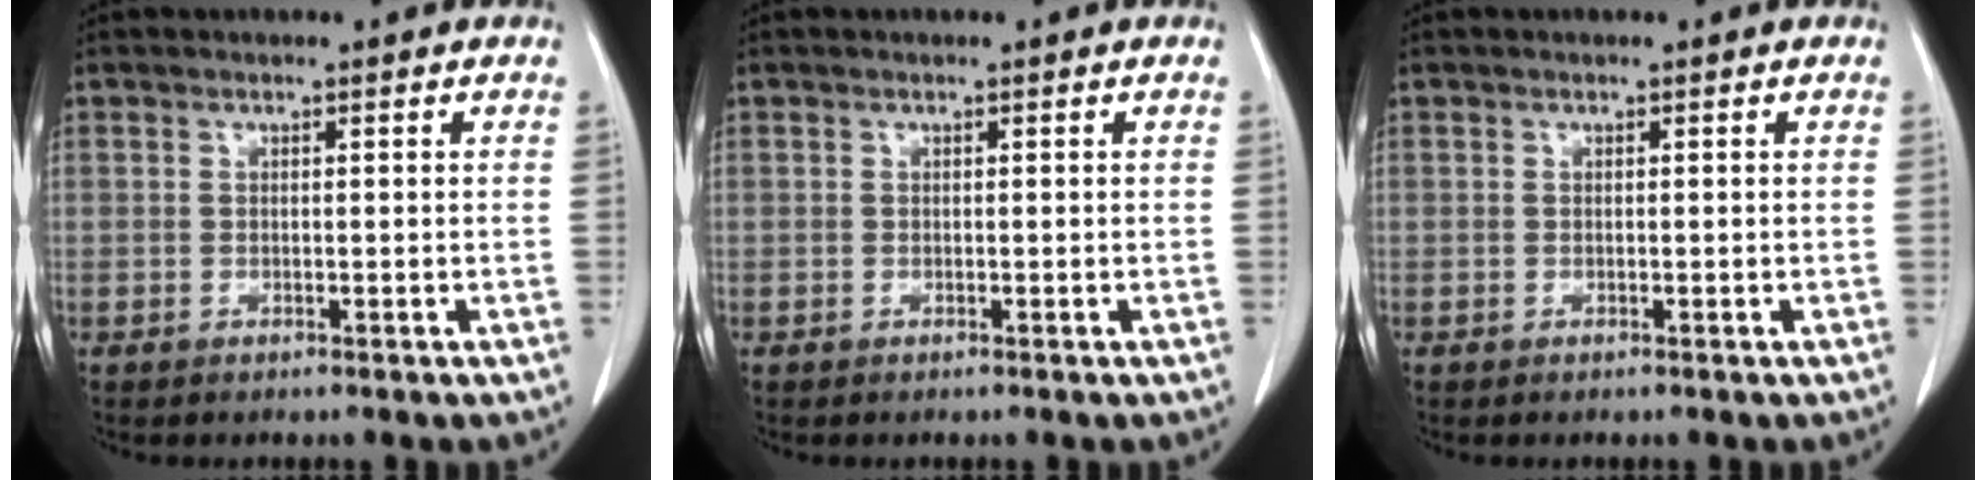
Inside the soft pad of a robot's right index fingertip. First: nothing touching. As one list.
[{"total": 0.0}, {"total": 0.0}]